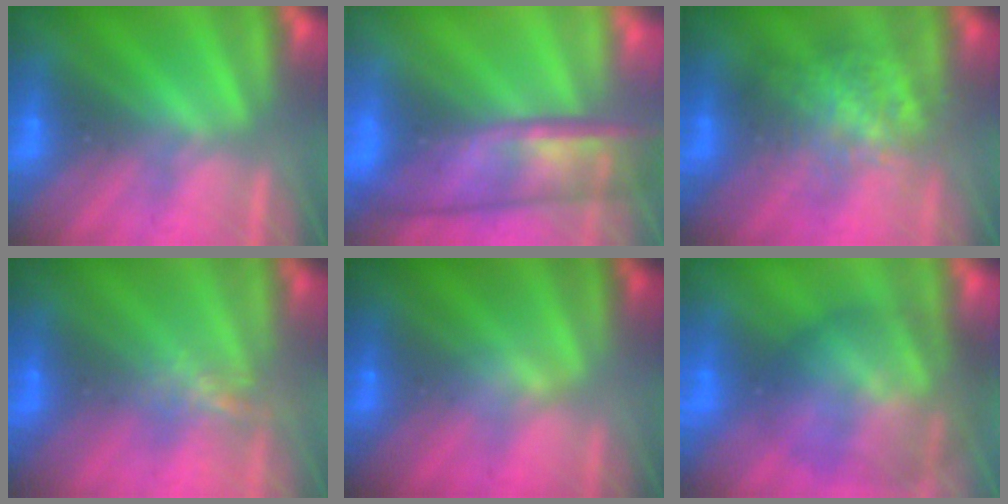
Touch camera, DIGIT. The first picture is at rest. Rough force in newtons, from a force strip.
{"total": 5.6}
{"total": 2.2}
{"total": 4.4}
{"total": 2.4}
{"total": 7.6}